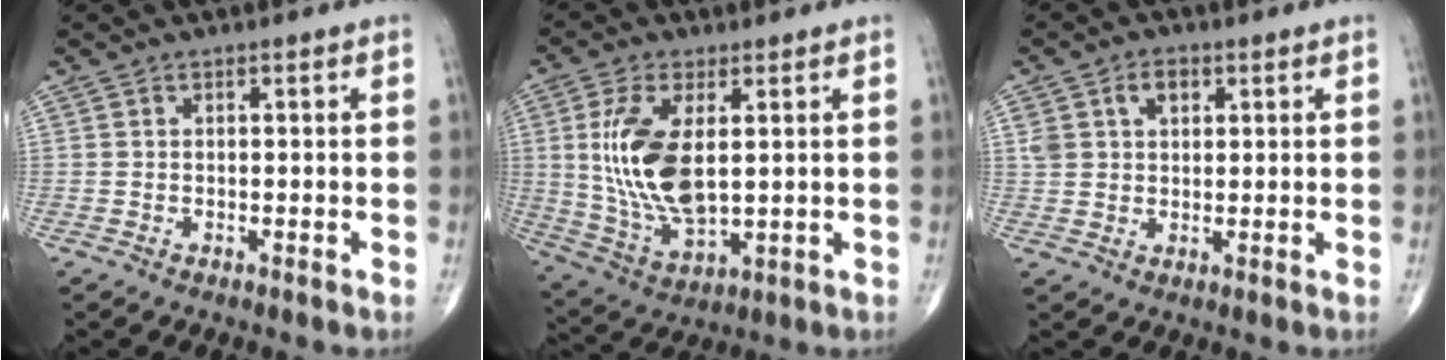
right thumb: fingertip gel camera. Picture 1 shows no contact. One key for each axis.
{"total": 14.5, "fx": 2.2, "fy": 7.0, "fz": 12.5, "tx": -0.256, "ty": -0.017, "tz": 0.055}
{"total": 5.4, "fx": 2.2, "fy": 3.7, "fz": 3.2, "tx": -0.040, "ty": 0.001, "tz": 0.040}